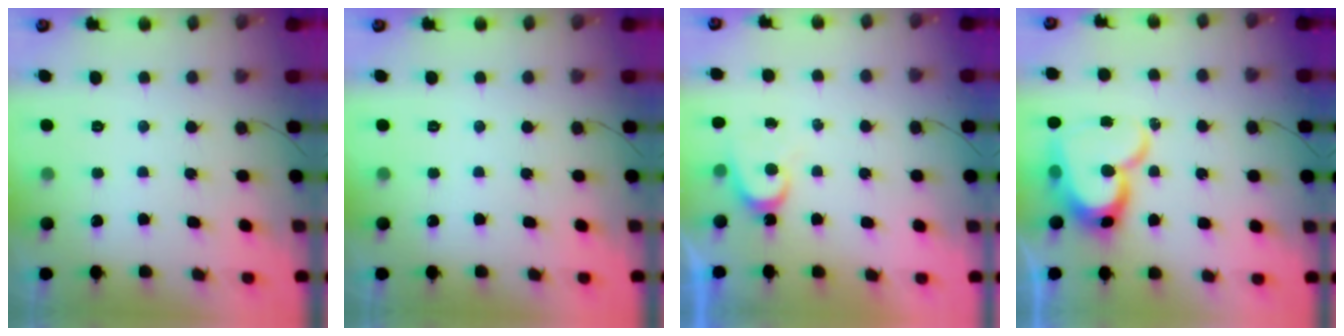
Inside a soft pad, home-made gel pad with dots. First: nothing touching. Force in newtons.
{"total": 0.0}
{"total": 3.7, "press": 3.7, "slide": 0.4}
{"total": 16.2, "press": 16.2, "slide": 1.5}